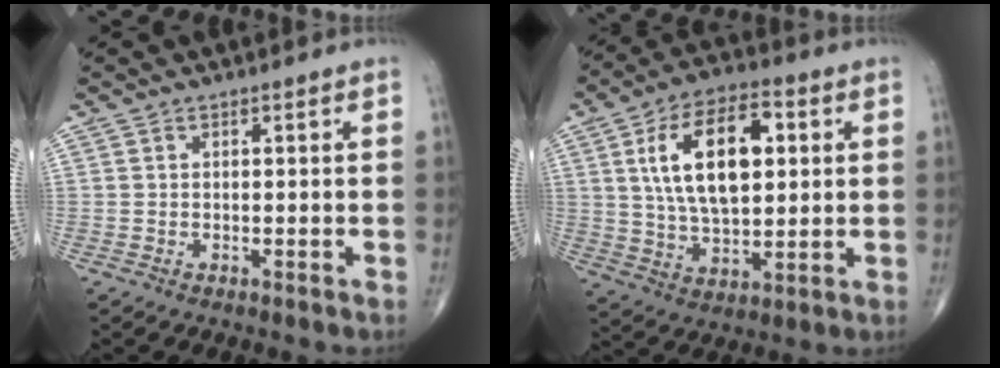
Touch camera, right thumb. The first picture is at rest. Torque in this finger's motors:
{"motor_torque": [-0.70, 1.47, 1.36, 0.70, 0.26]}